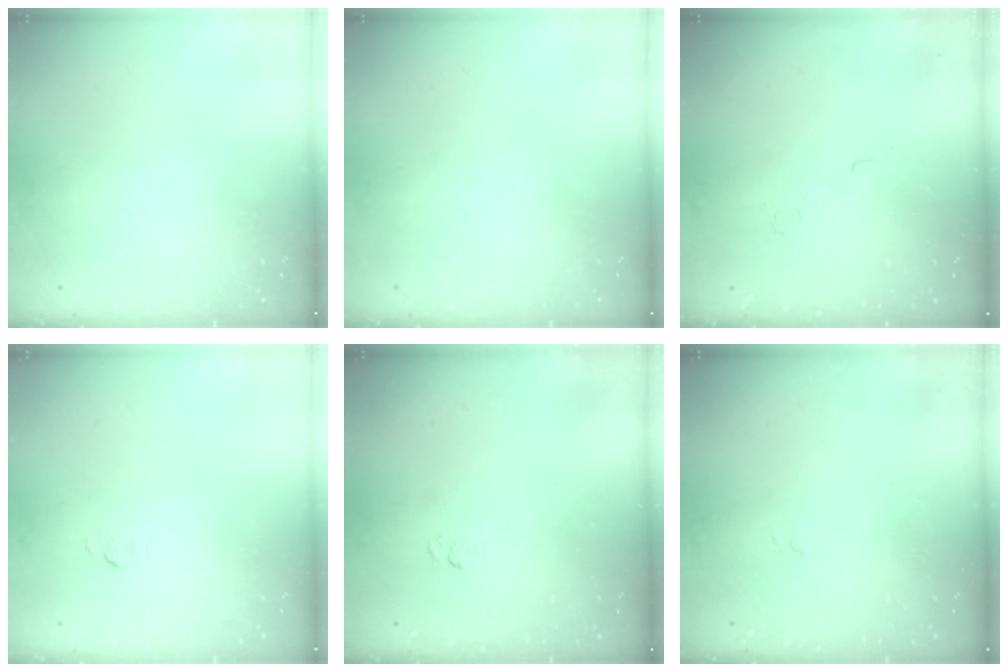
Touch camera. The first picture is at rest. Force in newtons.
{"total": 0.0}
{"total": 3.1, "press": 2.8, "slide": 1.3}
{"total": 2.1, "press": 1.6, "slide": 1.3}
{"total": 2.5, "press": 2.1, "slide": 1.4}
{"total": 1.0, "press": 0.2, "slide": 1.0}